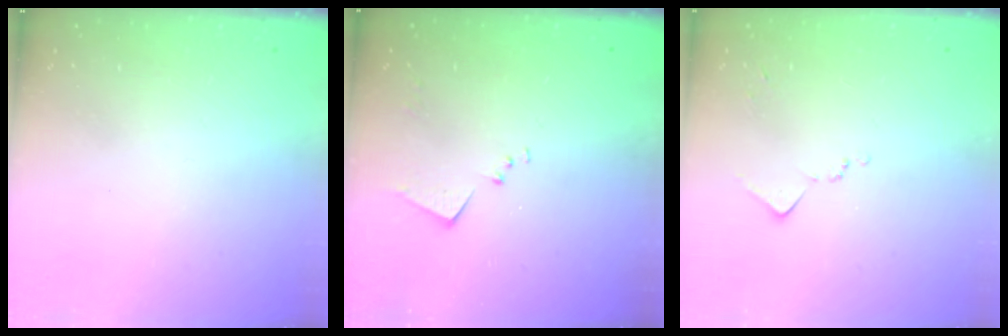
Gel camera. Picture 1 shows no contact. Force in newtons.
{"total": 7.4, "press": 7.4, "slide": 0.4}
{"total": 7.5, "press": 7.4, "slide": 0.8}